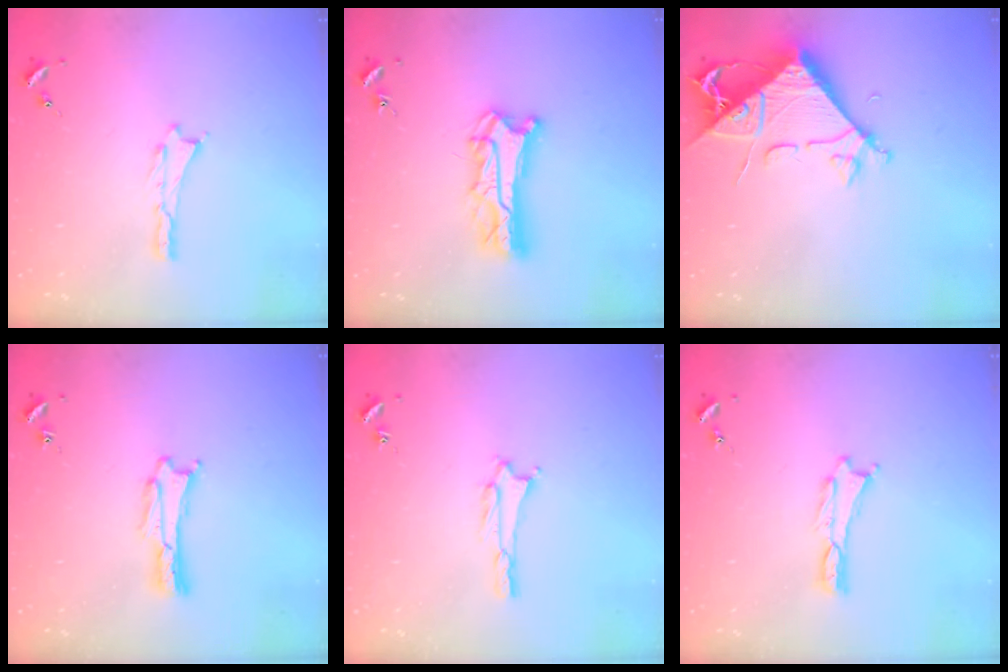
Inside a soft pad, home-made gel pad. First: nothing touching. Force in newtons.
{"total": 8.4, "press": 8.3, "slide": 0.8}
{"total": 8.7, "press": 8.6, "slide": 1.1}
{"total": 1.1, "press": 1.1, "slide": 0.0}
{"total": 1.5, "press": 1.5, "slide": 0.3}
{"total": 0.0}